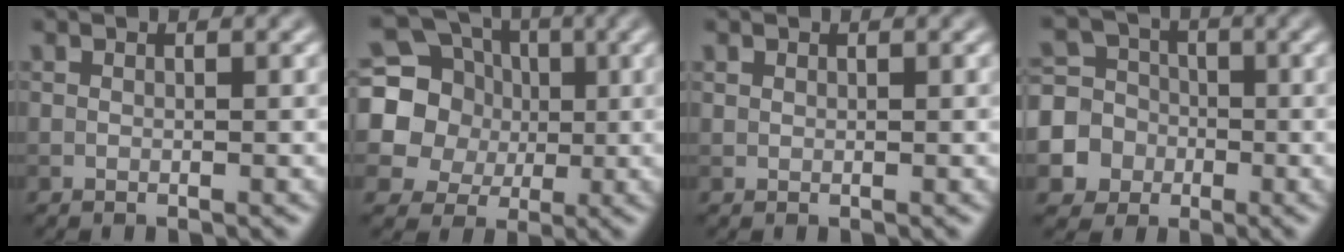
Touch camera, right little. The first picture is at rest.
{"total": 10.5, "force": [1.6, 9.5, 4.1], "torque": [-0.124, 0.032, 0.002]}
{"total": 0.0}
{"total": 7.8, "force": [-2.3, 7.3, 1.4], "torque": [-0.038, 0.007, -0.067]}